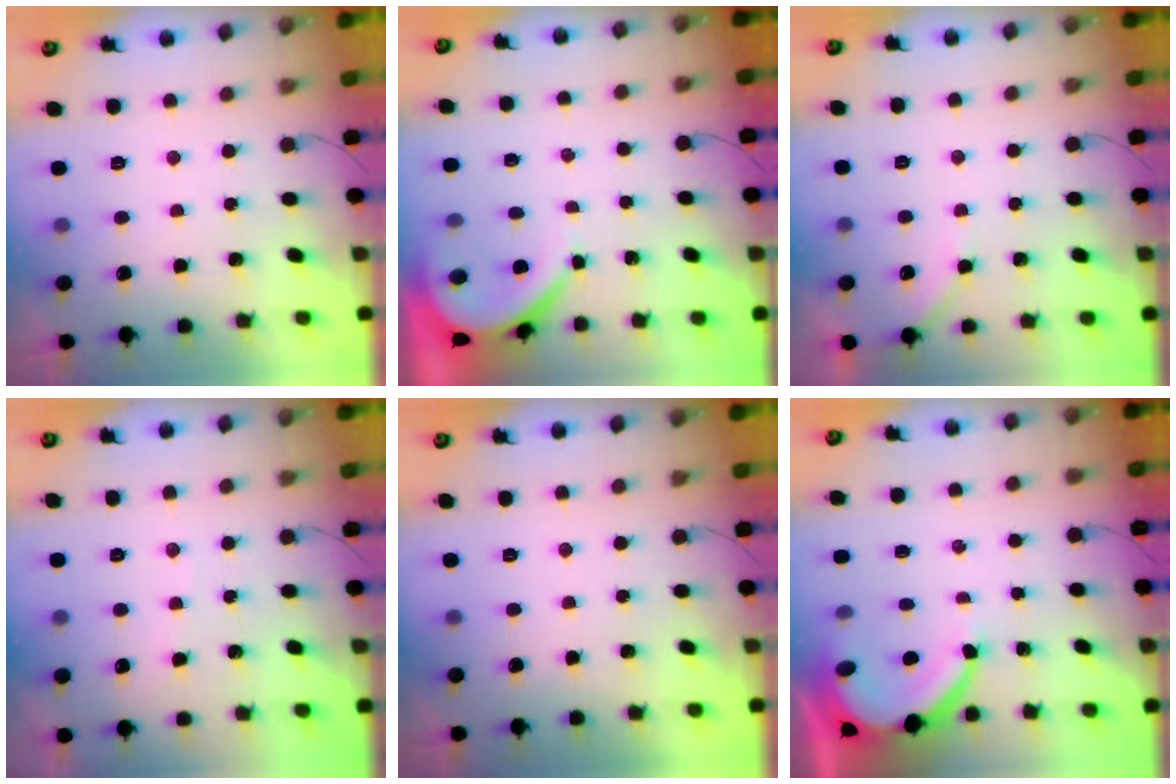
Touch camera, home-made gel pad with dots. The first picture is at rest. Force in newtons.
{"total": 4.7, "press": 4.7, "slide": 0.4}
{"total": 3.7, "press": 3.7, "slide": 0.5}
{"total": 2.0, "press": 2.0, "slide": 0.3}
{"total": 0.0}
{"total": 7.7, "press": 7.6, "slide": 1.1}